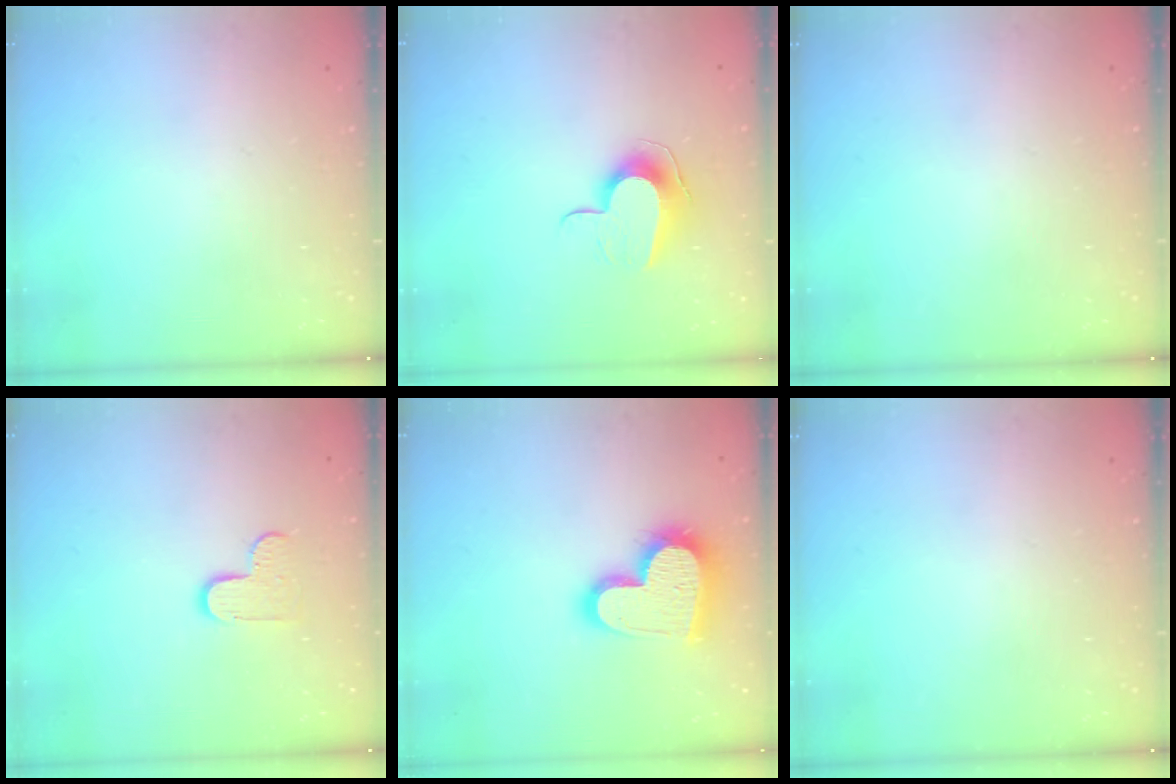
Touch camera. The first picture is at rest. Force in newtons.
{"total": 9.8, "press": 9.8, "slide": 0.1}
{"total": 0.0}
{"total": 6.8, "press": 6.8, "slide": 0.3}
{"total": 20.9, "press": 20.8, "slide": 1.6}
{"total": 0.0}